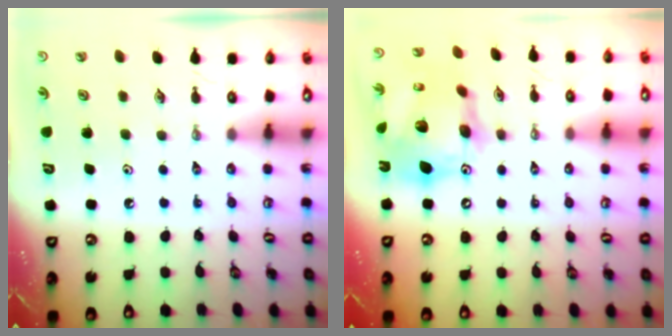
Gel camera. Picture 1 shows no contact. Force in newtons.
{"total": 18.9, "press": 18.8, "slide": 2.2}